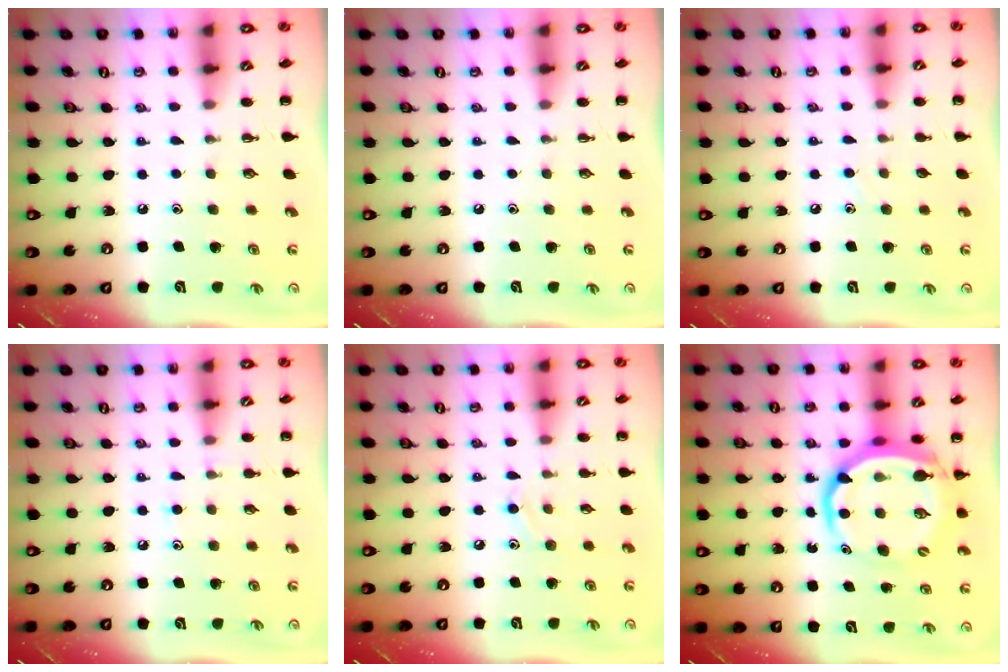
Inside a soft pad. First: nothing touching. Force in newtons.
{"total": 0.0}
{"total": 2.5, "press": 2.3, "slide": 0.9}
{"total": 6.3, "press": 5.9, "slide": 2.1}
{"total": 7.7, "press": 7.2, "slide": 2.7}
{"total": 11.9, "press": 11.4, "slide": 3.4}